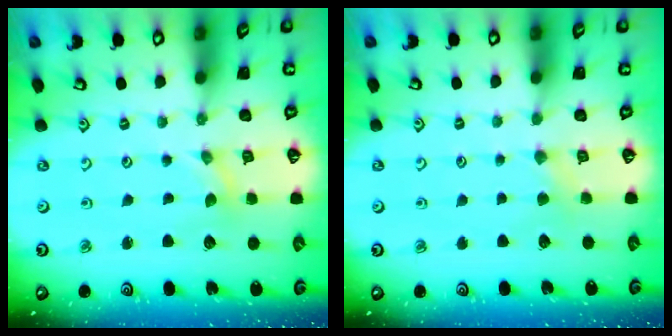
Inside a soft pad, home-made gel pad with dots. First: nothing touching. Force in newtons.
{"total": 2.1, "press": 2.1, "slide": 0.5}